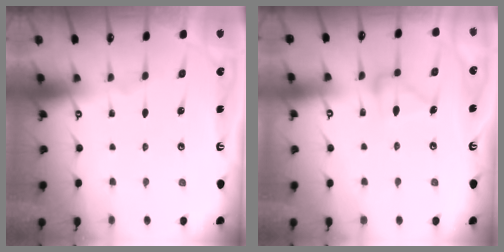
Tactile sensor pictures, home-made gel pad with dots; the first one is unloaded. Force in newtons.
{"total": 12.4, "press": 12.4, "slide": 0.6}